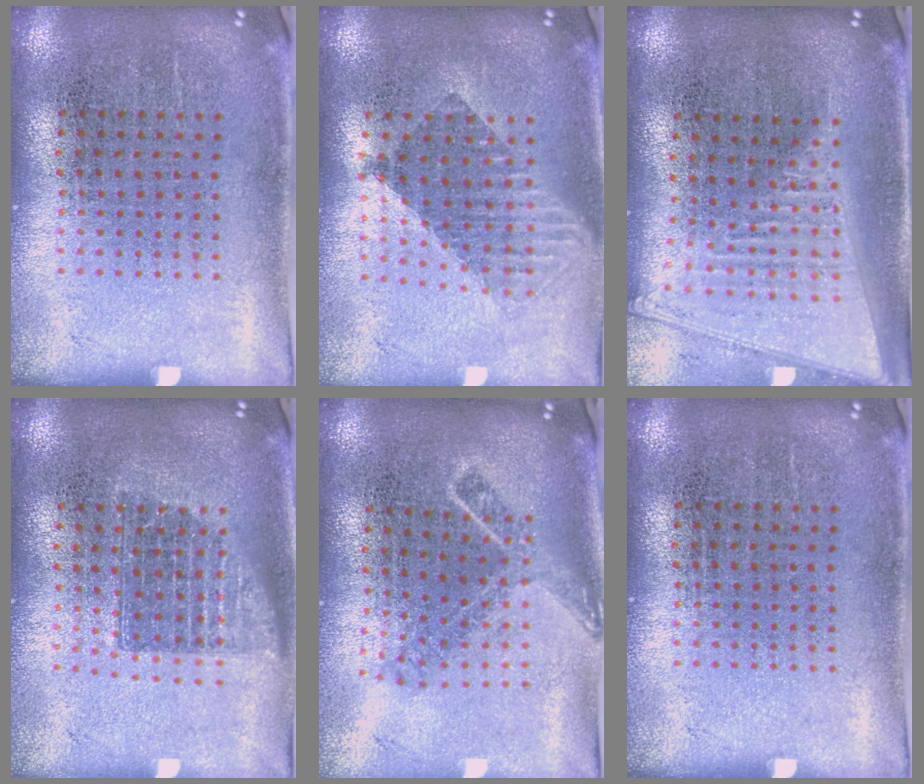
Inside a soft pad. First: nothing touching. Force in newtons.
{"total": 1.6, "press": 1.3, "slide": 0.9}
{"total": 2.0, "press": 1.7, "slide": 1.0}
{"total": 1.3, "press": 1.1, "slide": 0.8}
{"total": 1.8, "press": 1.3, "slide": 1.3}
{"total": 0.0}